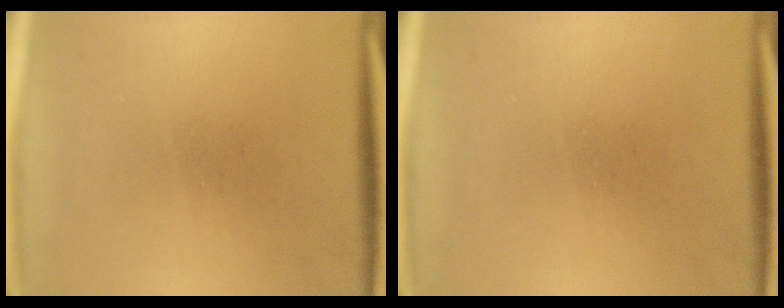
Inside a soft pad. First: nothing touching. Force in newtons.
{"total": 0.0}